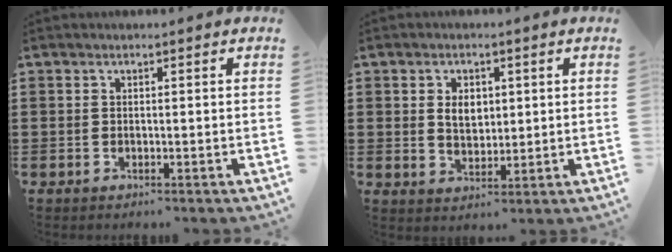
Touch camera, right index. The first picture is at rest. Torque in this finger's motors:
{"motor_torque": [0.07, -0.05, 0.21, 0.07]}